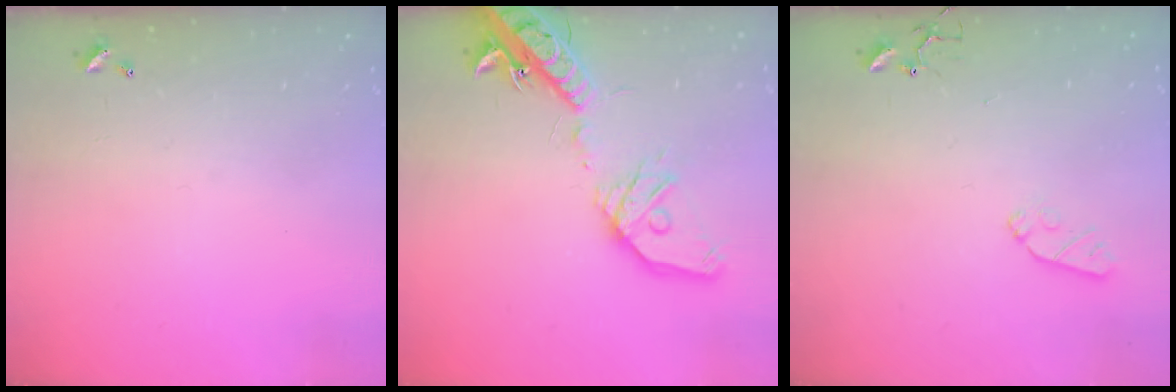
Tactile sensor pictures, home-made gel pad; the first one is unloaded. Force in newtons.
{"total": 20.1, "press": 19.7, "slide": 3.9}
{"total": 6.2, "press": 6.2, "slide": 0.9}